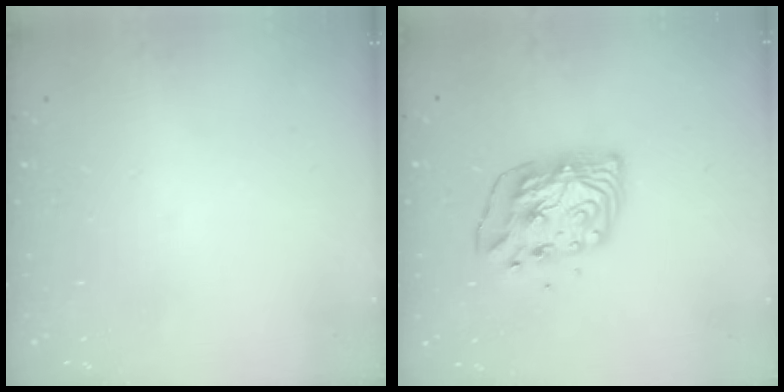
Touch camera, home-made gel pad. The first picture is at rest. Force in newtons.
{"total": 9.7, "press": 9.6, "slide": 0.8}